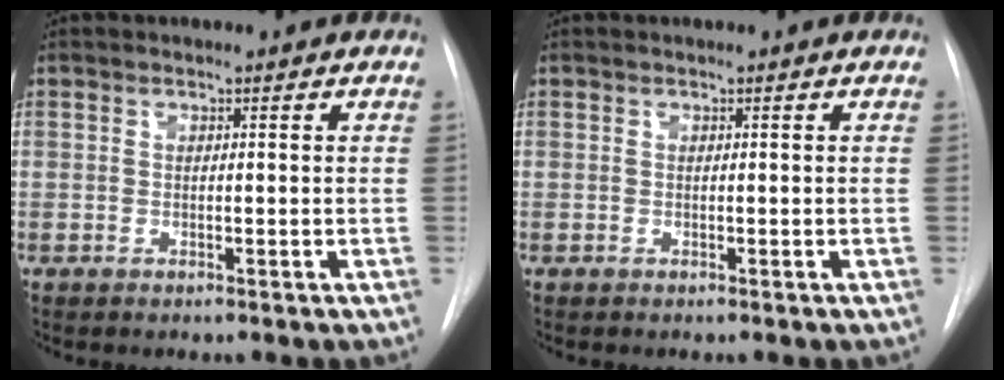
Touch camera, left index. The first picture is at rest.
{"total": 0.0}